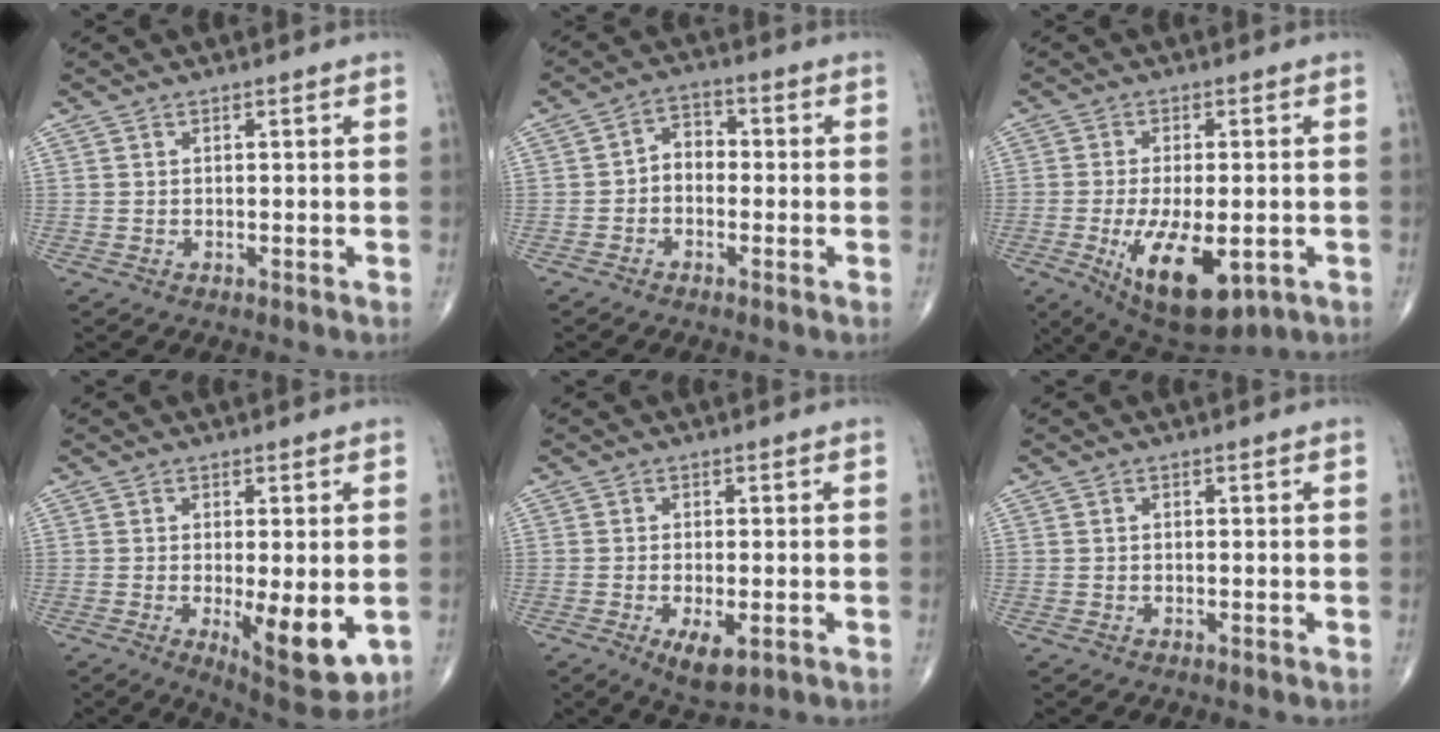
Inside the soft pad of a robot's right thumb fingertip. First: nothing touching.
{"total": 4.4, "force": [-0.9, 3.3, 2.8], "torque": [-0.023, 0.023, -0.031]}
{"total": 14.5, "force": [-4.5, 6.4, 12.2], "torque": [-0.200, -0.013, -0.054]}
{"total": 11.3, "force": [-2.2, 3.8, 10.5], "torque": [-0.142, -0.026, -0.024]}
{"total": 5.6, "force": [-2.0, 2.2, 4.7], "torque": [-0.080, -0.011, -0.028]}
{"total": 0.0}